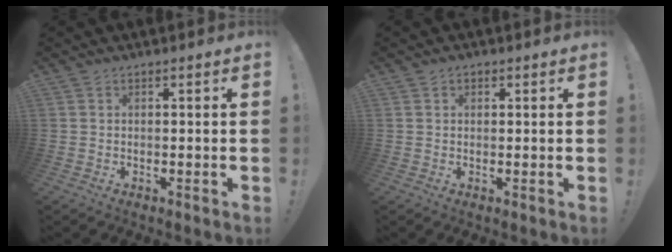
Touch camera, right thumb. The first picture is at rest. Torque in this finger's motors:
{"motor_torque": [0.12, -0.28, 0.02, 0.25, 0.00]}